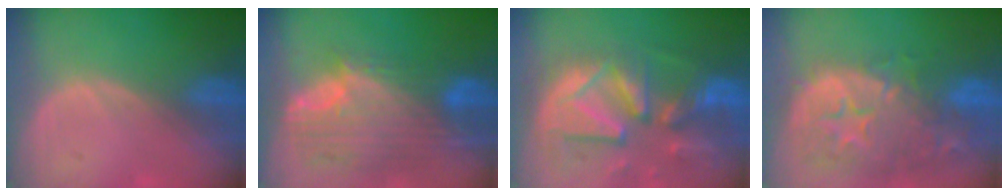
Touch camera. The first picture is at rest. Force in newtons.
{"total": 12.0, "press": 10.1, "slide": 6.4}
{"total": 13.3, "press": 11.4, "slide": 6.7}
{"total": 14.9, "press": 12.0, "slide": 8.9}